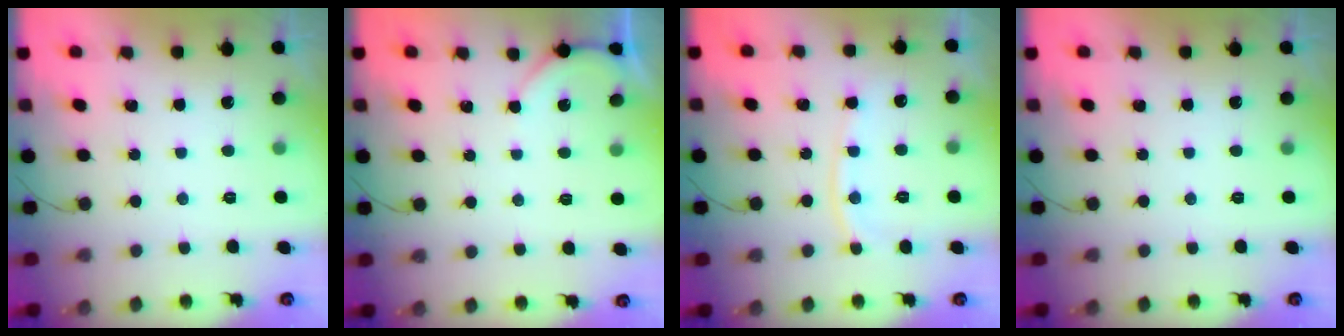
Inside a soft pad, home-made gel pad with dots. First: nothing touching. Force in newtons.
{"total": 2.0, "press": 2.0, "slide": 0.2}
{"total": 9.8, "press": 9.8, "slide": 1.3}
{"total": 0.0}